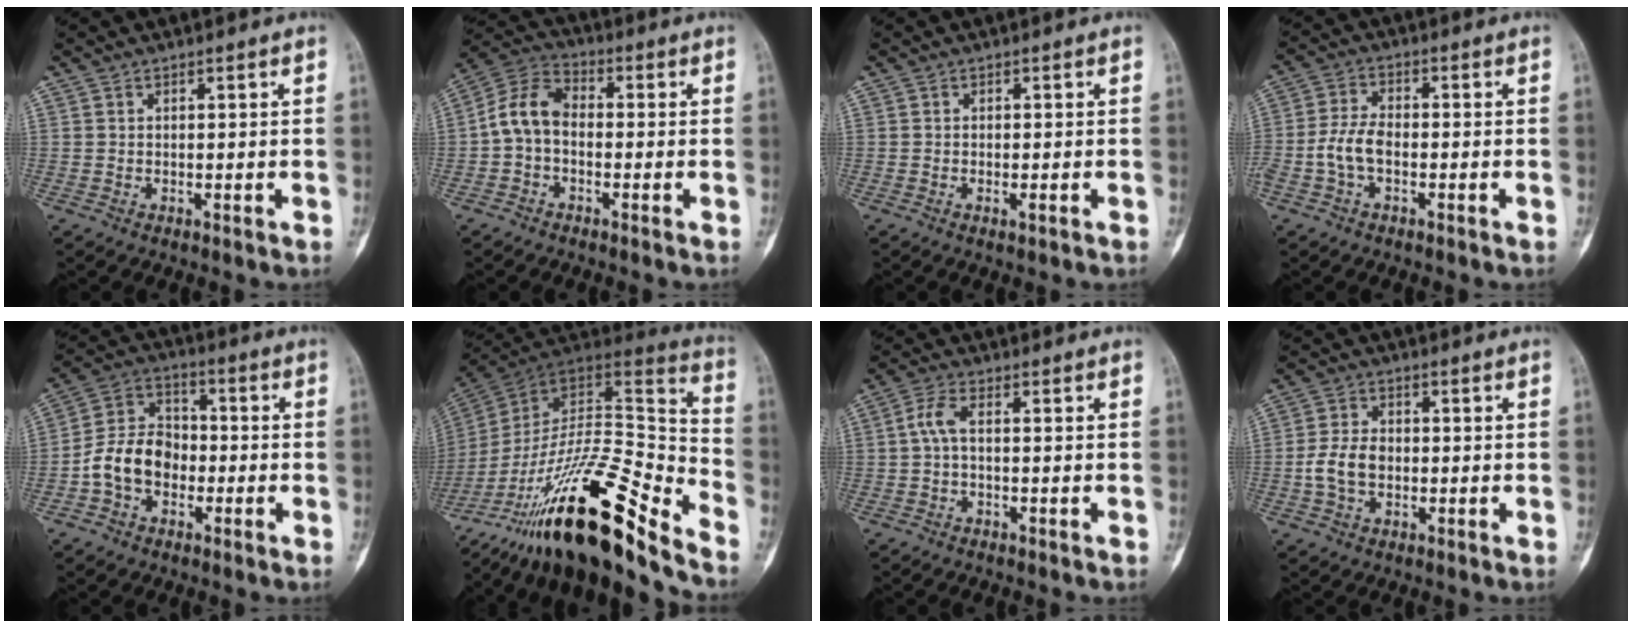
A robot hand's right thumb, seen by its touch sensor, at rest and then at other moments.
{"total": 8.3, "force": [-1.0, 5.6, 6.0], "torque": [-0.108, 0.030, -0.036]}
{"total": 1.1, "force": [-0.5, 0.3, 1.0], "torque": [-0.018, -0.001, -0.007]}
{"total": 5.7, "force": [-1.7, 3.2, 4.5], "torque": [-0.096, 0.021, -0.040]}
{"total": 10.7, "force": [-3.0, 7.9, 6.5], "torque": [-0.104, 0.041, -0.066]}
{"total": 29.3, "force": [-20.1, 7.2, 20.0], "torque": [-0.288, 0.086, -0.333]}
{"total": 3.5, "force": [-0.3, 1.3, 3.2], "torque": [-0.075, 0.009, -0.010]}
{"total": 6.2, "force": [-1.0, 4.3, 4.4], "torque": [-0.087, 0.015, -0.022]}